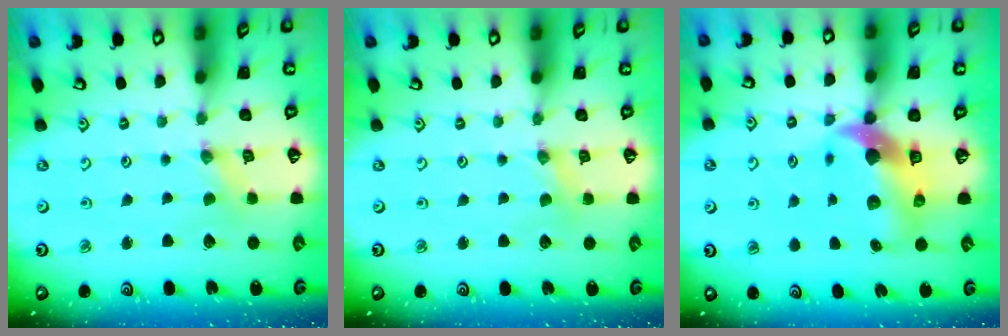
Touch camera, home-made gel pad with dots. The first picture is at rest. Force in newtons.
{"total": 1.4, "press": 1.3, "slide": 0.3}
{"total": 11.3, "press": 11.2, "slide": 1.8}